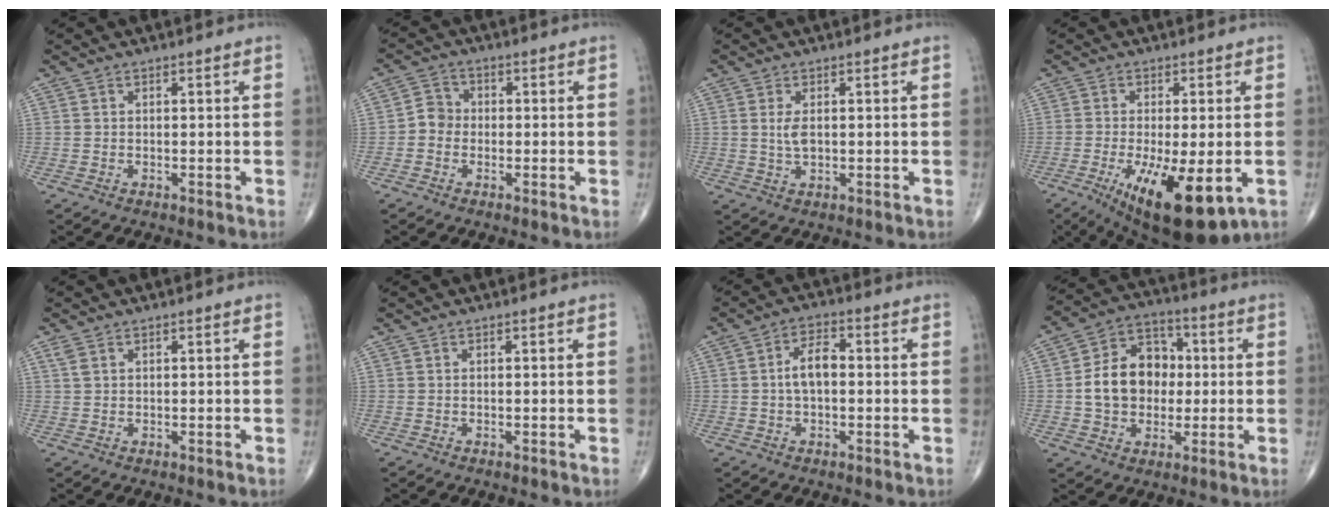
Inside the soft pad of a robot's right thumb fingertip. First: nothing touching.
{"total": 3.6, "force": [-0.9, 3.2, 1.4], "torque": [-0.004, 0.011, -0.027]}
{"total": 3.0, "force": [0.4, 1.5, 2.6], "torque": [-0.053, -0.006, 0.009]}
{"total": 14.7, "force": [-4.9, 4.7, 13.0], "torque": [-0.204, -0.024, -0.063]}
{"total": 1.5, "force": [0.8, 0.8, 0.9], "torque": [-0.023, 0.008, 0.021]}
{"total": 0.0}
{"total": 5.3, "force": [-0.1, 2.8, 4.5], "torque": [-0.084, 0.018, -0.008]}
{"total": 13.5, "force": [-0.1, 10.5, 8.4], "torque": [-0.111, 0.027, -0.006]}